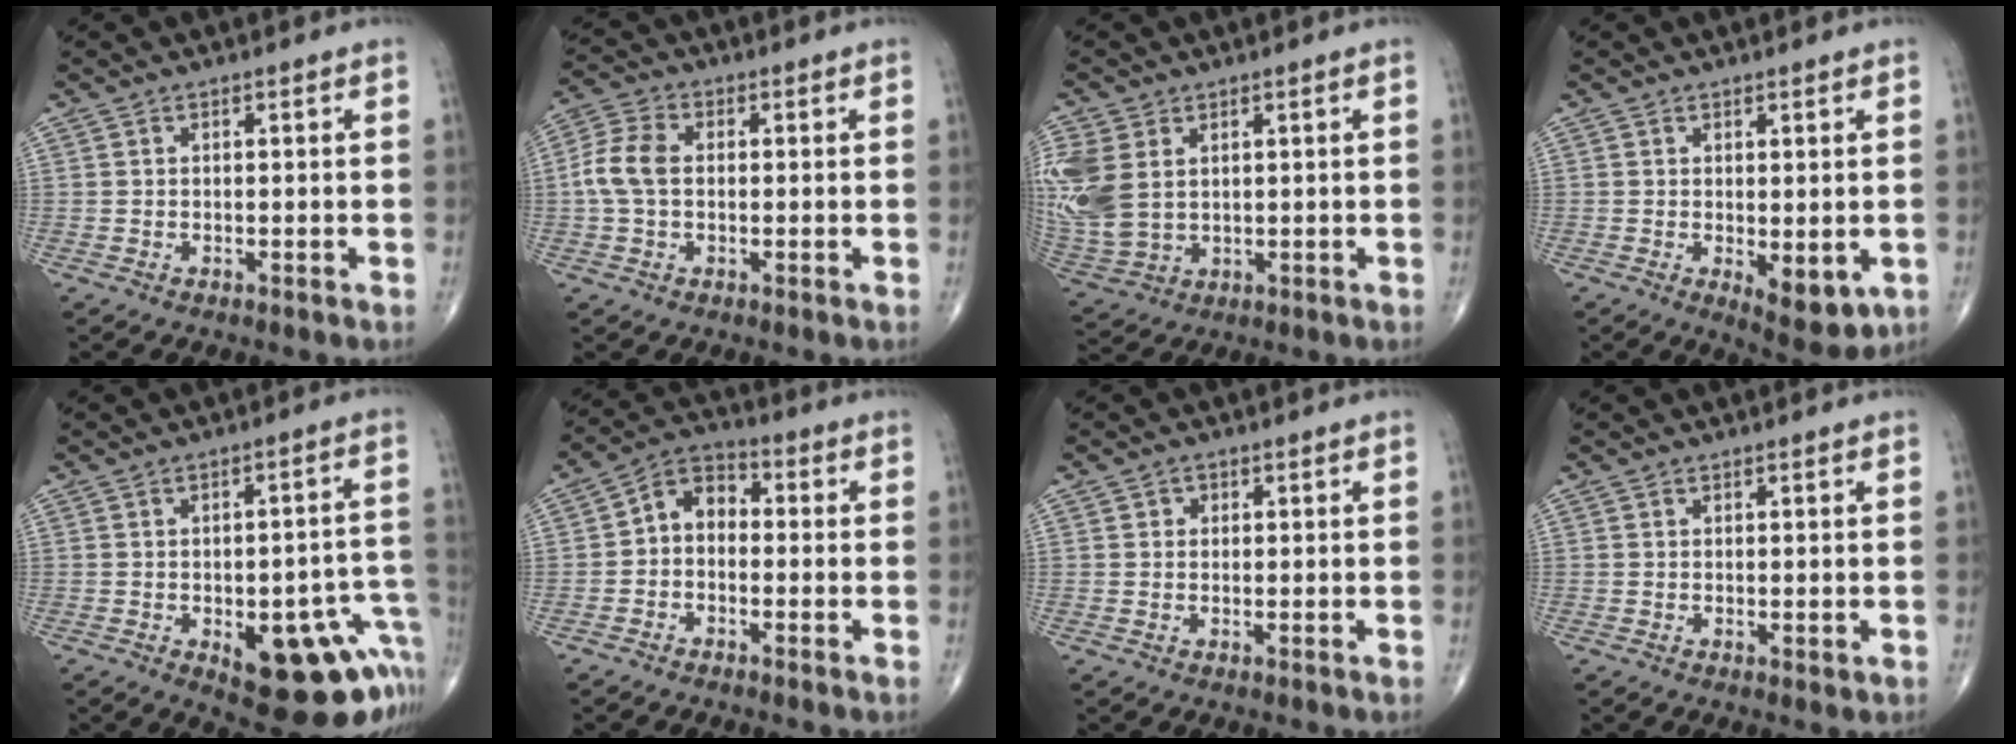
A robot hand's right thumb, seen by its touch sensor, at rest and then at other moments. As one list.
[{"total": 6.9, "force": [0.1, 4.6, 5.1], "torque": [-0.116, 0.018, -0.006]}, {"total": 13.3, "force": [2.9, 9.4, 8.9], "torque": [-0.228, -0.008, 0.071]}, {"total": 7.0, "force": [-1.5, 3.0, 6.1], "torque": [-0.068, -0.017, -0.010]}, {"total": 19.2, "force": [-7.0, 8.5, 15.7], "torque": [-0.120, 0.039, -0.066]}, {"total": 6.7, "force": [-0.6, 5.0, 4.5], "torque": [-0.051, 0.028, -0.030]}, {"total": 1.4, "force": [0.4, 1.2, 0.4], "torque": [0.003, 0.001, 0.002]}, {"total": 0.8, "force": [0.1, 0.4, 0.7], "torque": [-0.013, -0.004, 0.002]}]